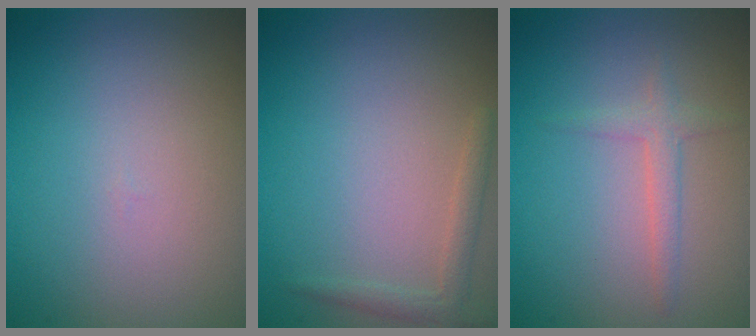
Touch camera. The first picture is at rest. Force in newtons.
{"total": 1.5, "press": 1.5, "slide": 0.1}
{"total": 1.6, "press": 1.6, "slide": 0.1}